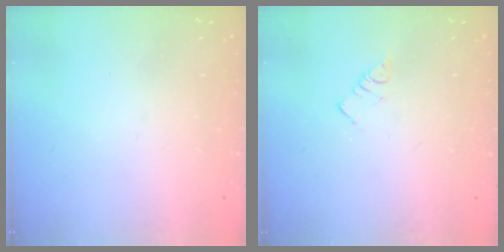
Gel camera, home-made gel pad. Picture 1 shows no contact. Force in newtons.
{"total": 2.5, "press": 2.5, "slide": 0.1}